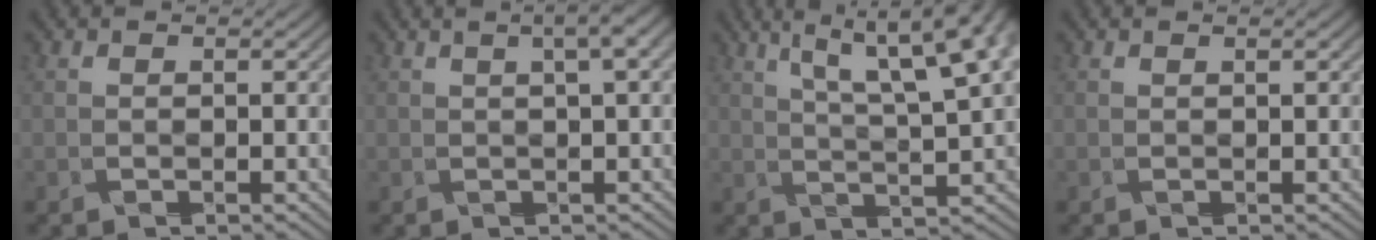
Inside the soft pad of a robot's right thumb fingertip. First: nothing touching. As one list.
[{"total": 3.4, "force": [1.3, 0.3, 3.1], "torque": [-0.063, 0.007, 0.024]}, {"total": 10.0, "force": [5.6, 1.1, 8.2], "torque": [-0.150, 0.024, 0.086]}, {"total": 0.5, "force": [0.2, -0.1, 0.5], "torque": [-0.020, -0.002, 0.007]}]